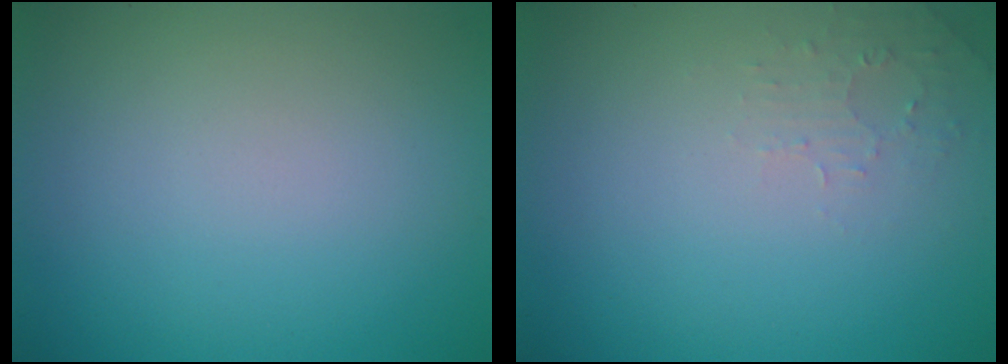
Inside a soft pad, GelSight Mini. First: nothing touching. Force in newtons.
{"total": 1.3, "press": 1.2, "slide": 0.3}